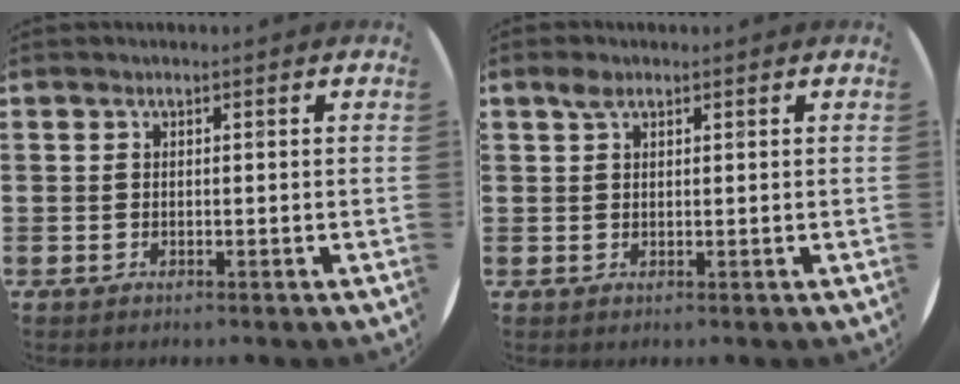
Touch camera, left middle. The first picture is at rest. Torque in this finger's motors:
{"motor_torque": [0.16, 0.03, -0.23, -0.08]}